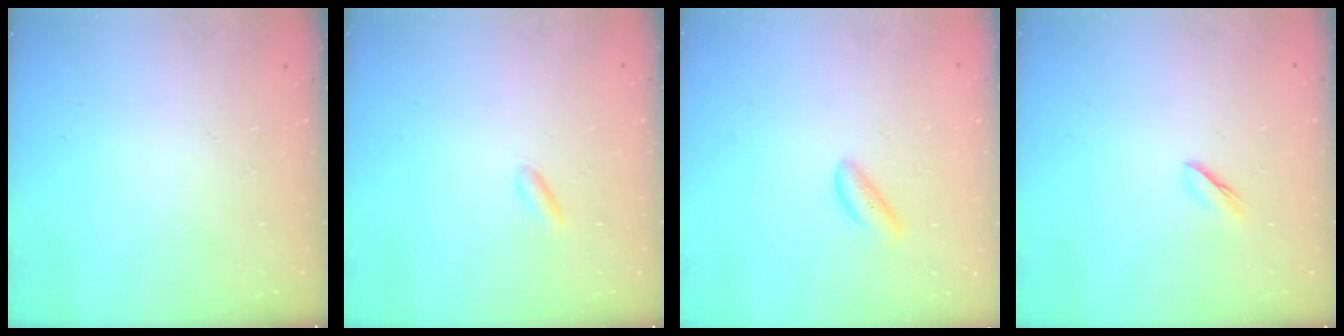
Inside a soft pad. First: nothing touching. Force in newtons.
{"total": 2.6, "press": 2.5, "slide": 0.7}
{"total": 1.9, "press": 1.9, "slide": 0.4}
{"total": 2.5, "press": 2.5, "slide": 0.4}